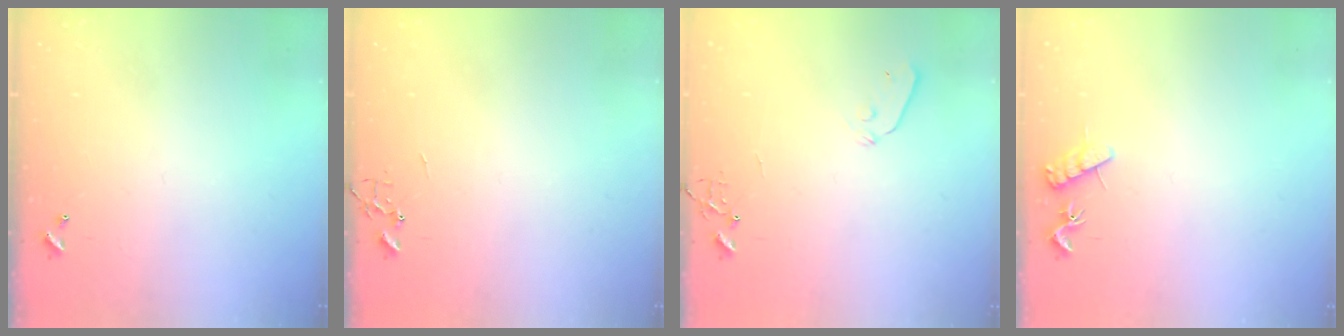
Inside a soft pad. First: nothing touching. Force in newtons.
{"total": 0.0}
{"total": 4.0, "press": 4.0, "slide": 0.5}
{"total": 8.1, "press": 8.1, "slide": 0.6}